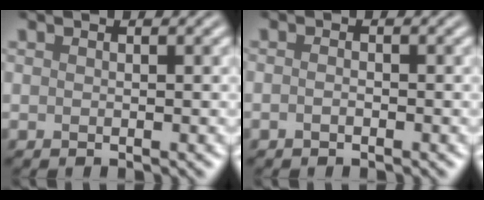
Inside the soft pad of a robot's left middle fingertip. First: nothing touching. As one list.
[{"total": 0.6, "force": [-0.3, 0.2, 0.4], "torque": [-0.011, 0.003, -0.007]}]